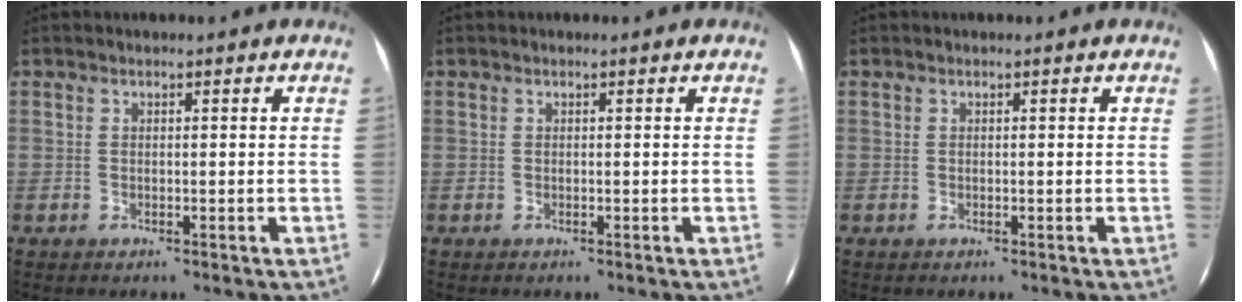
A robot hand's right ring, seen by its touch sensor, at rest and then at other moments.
{"total": 0.0}
{"total": 0.0}